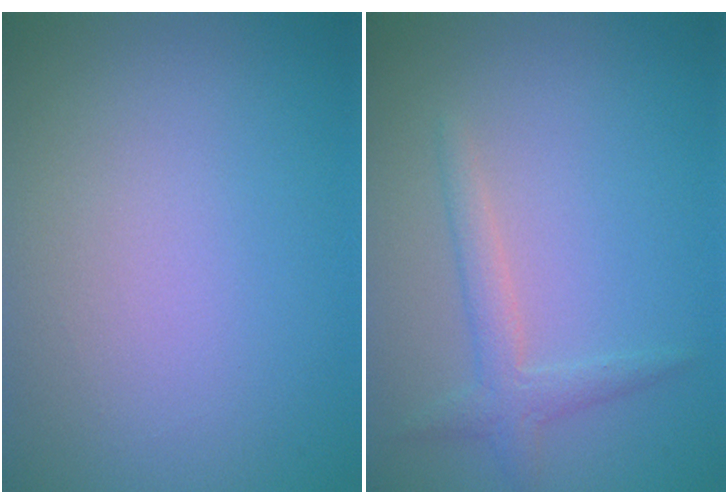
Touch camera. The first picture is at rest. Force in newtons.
{"total": 2.1, "press": 2.1, "slide": 0.1}